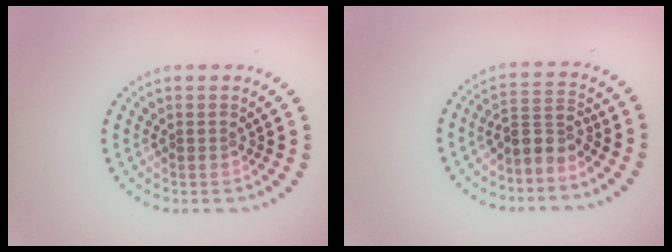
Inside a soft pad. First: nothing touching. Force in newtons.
{"total": 2.6, "press": 1.9, "slide": 1.8}